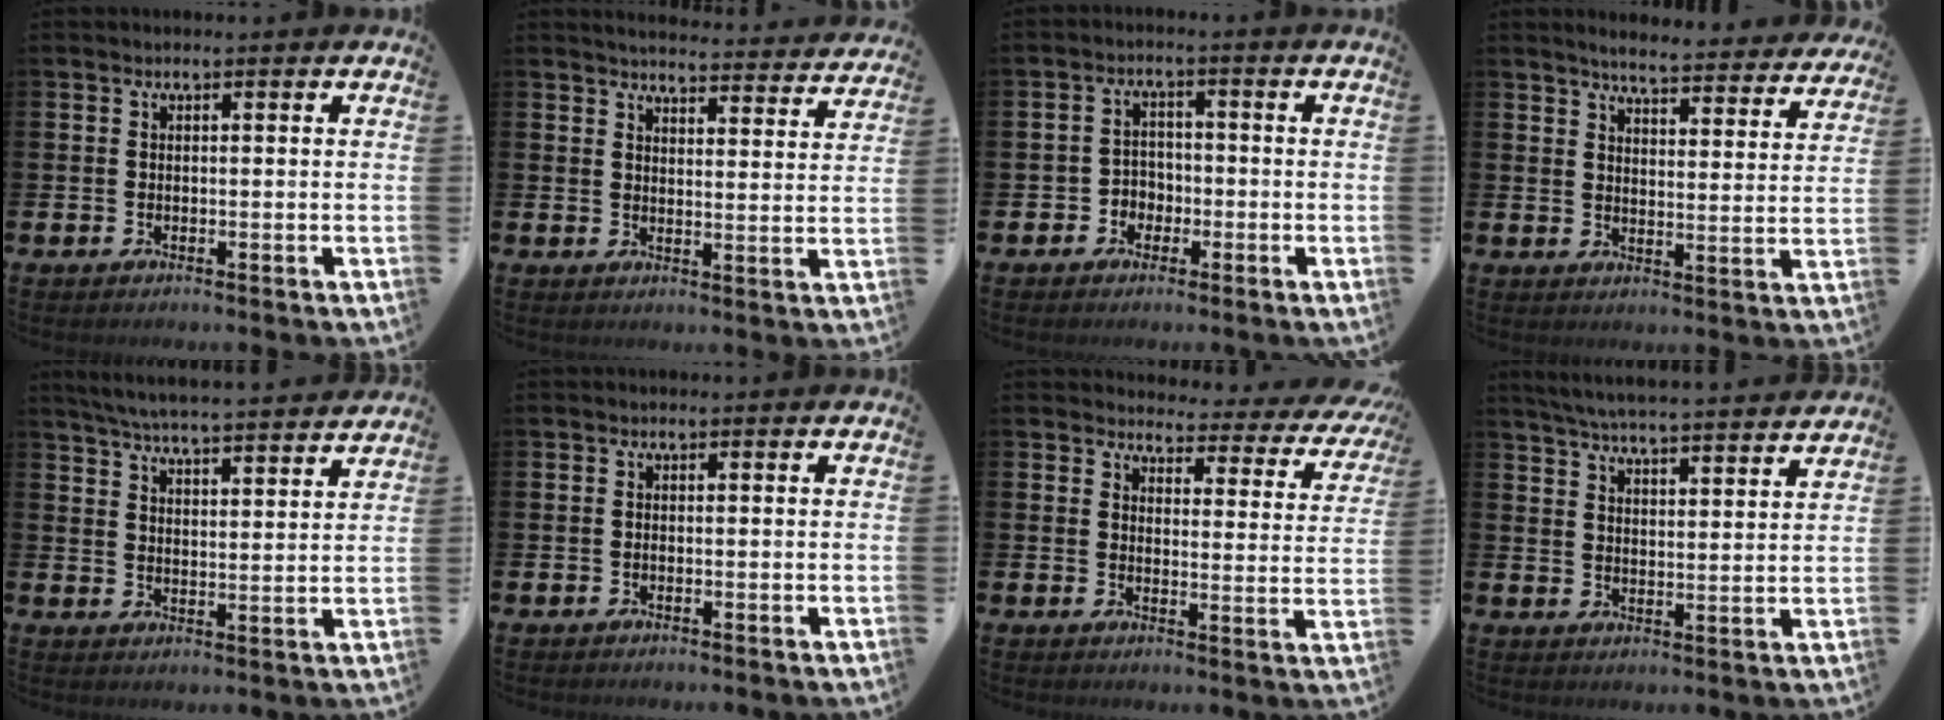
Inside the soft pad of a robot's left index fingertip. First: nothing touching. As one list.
[{"total": 4.2, "force": [4.2, 0.3, 0.4], "torque": [-0.009, -0.040, 0.071]}, {"total": 2.8, "force": [-1.6, 2.3, 0.5], "torque": [-0.025, 0.008, -0.037]}, {"total": 4.7, "force": [4.6, 0.0, 1.1], "torque": [-0.028, -0.039, 0.074]}, {"total": 5.8, "force": [5.7, -0.1, 1.2], "torque": [-0.039, -0.043, 0.100]}, {"total": 0.0}, {"total": 3.4, "force": [3.1, 1.2, 0.6], "torque": [-0.020, -0.036, 0.046]}, {"total": 5.8, "force": [5.7, 0.0, 1.1], "torque": [-0.036, -0.043, 0.099]}]